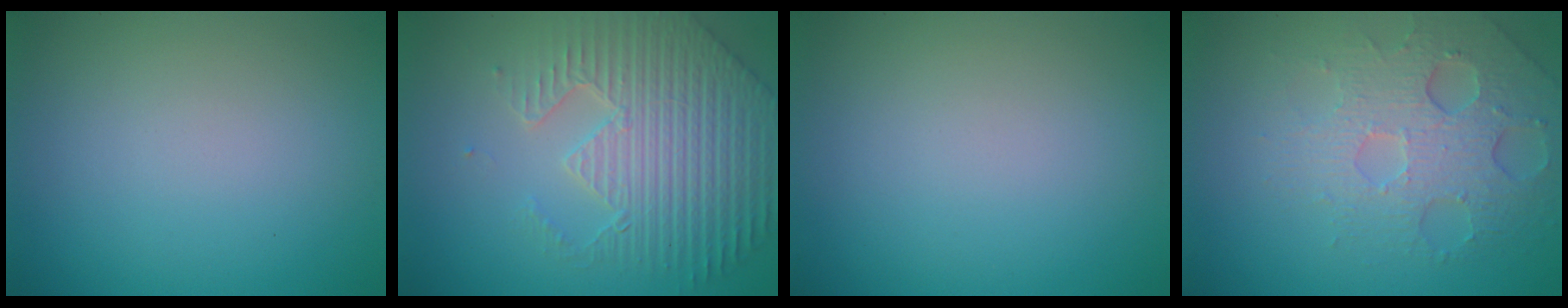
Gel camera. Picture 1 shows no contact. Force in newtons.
{"total": 6.6, "press": 5.3, "slide": 4.0}
{"total": 0.0}
{"total": 5.1, "press": 4.2, "slide": 2.9}